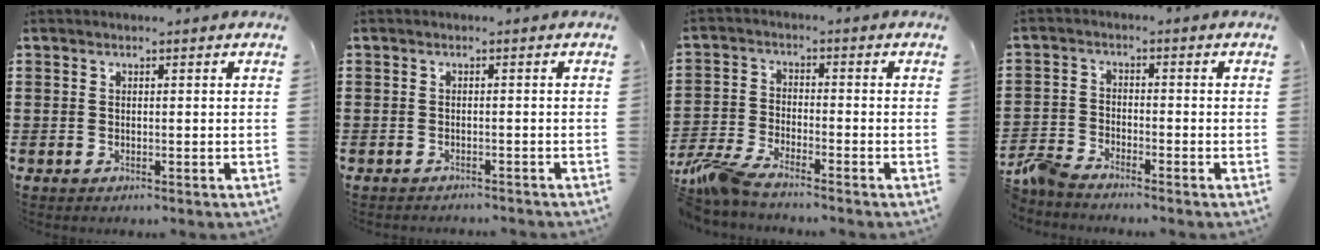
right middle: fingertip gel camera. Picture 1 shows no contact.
{"total": 0.9, "force": [-0.9, 0.0, 0.0], "torque": [-0.002, 0.000, -0.019]}
{"total": 5.6, "force": [-4.9, 0.7, 2.6], "torque": [-0.083, -0.013, -0.102]}
{"total": 3.9, "force": [-3.7, 0.6, 1.1], "torque": [-0.049, -0.004, -0.083]}